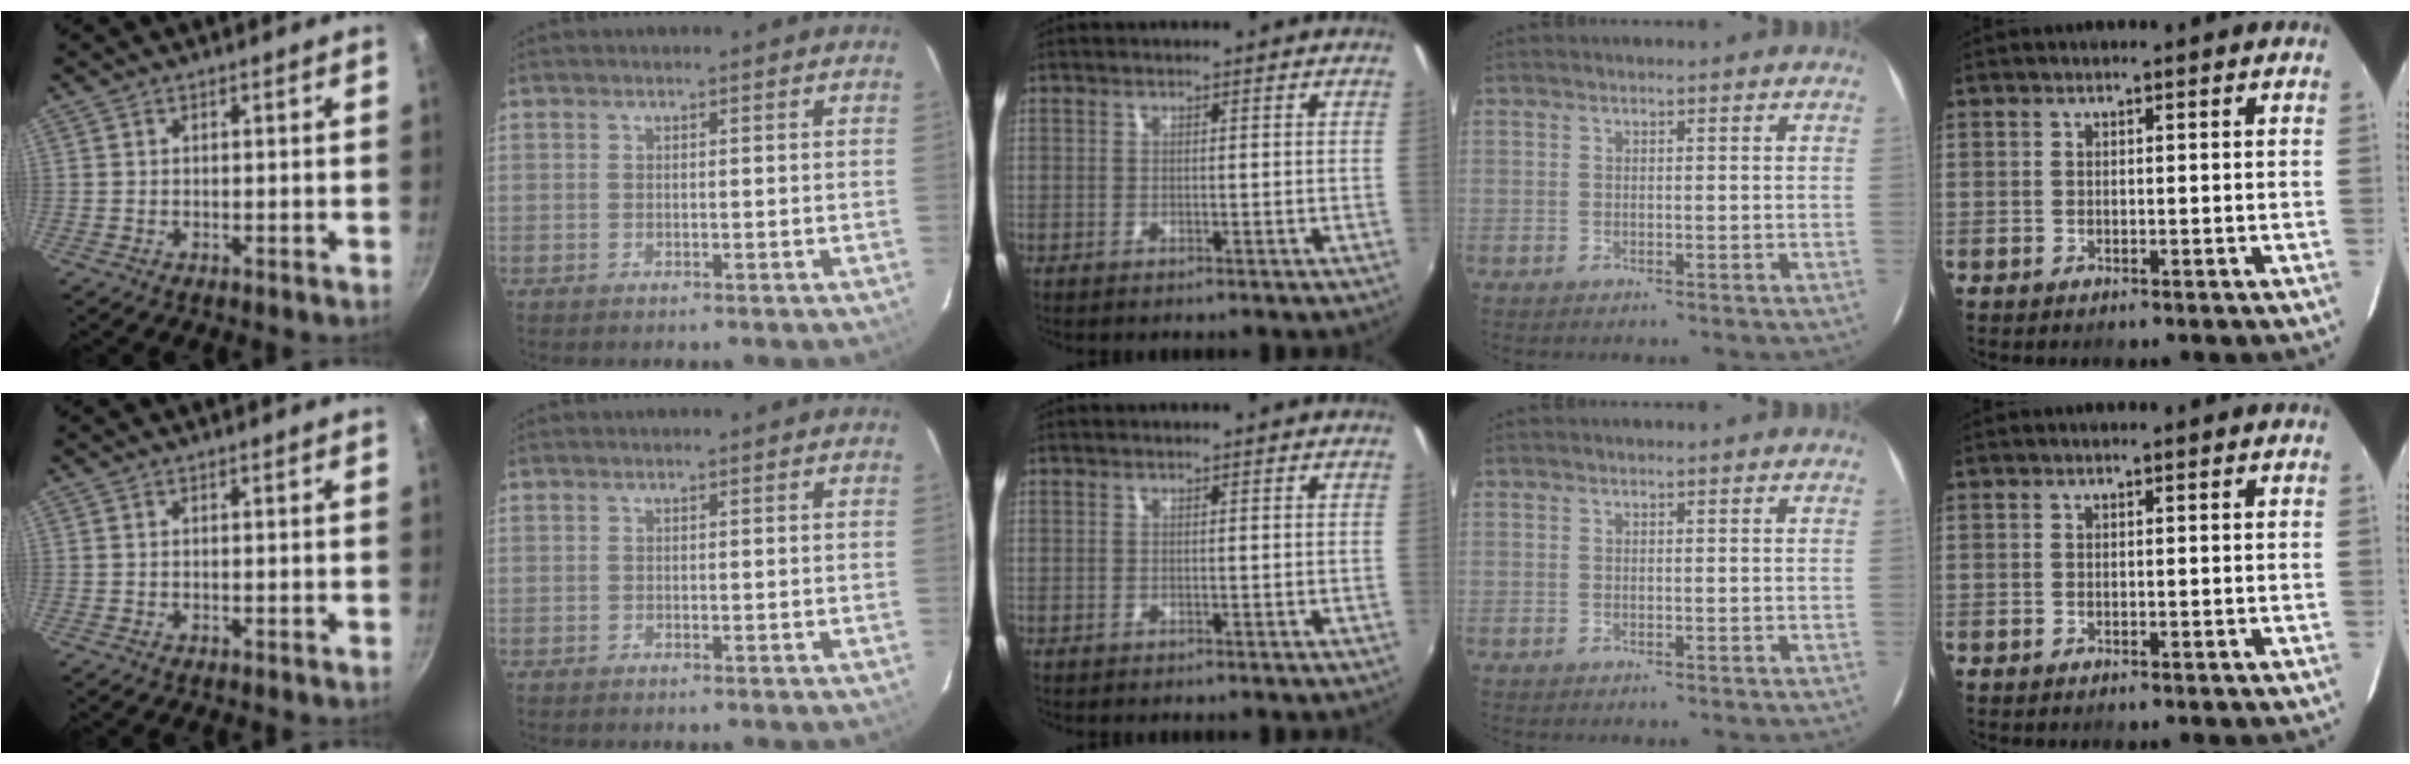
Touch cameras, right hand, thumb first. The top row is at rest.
{}